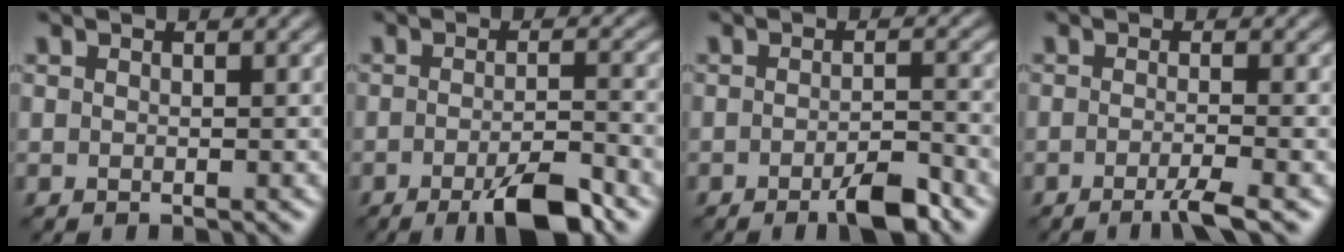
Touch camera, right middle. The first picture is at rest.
{"total": 5.7, "force": [-2.9, 1.2, 4.7], "torque": [-0.074, -0.001, -0.050]}
{"total": 3.8, "force": [-2.2, 0.7, 3.0], "torque": [-0.051, 0.000, -0.041]}
{"total": 2.7, "force": [-1.4, 0.4, 2.3], "torque": [-0.031, -0.004, -0.035]}